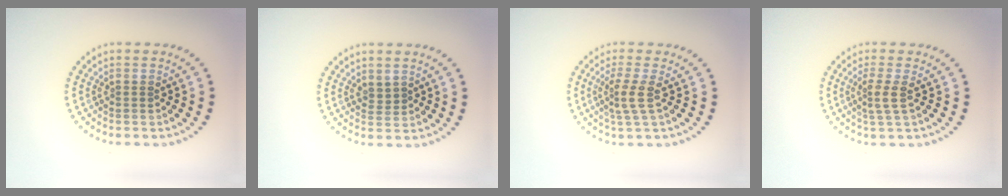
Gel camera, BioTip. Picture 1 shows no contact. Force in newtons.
{"total": 0.7, "press": 0.4, "slide": 0.5}
{"total": 2.4, "press": 1.7, "slide": 1.7}
{"total": 1.9, "press": 1.5, "slide": 1.2}